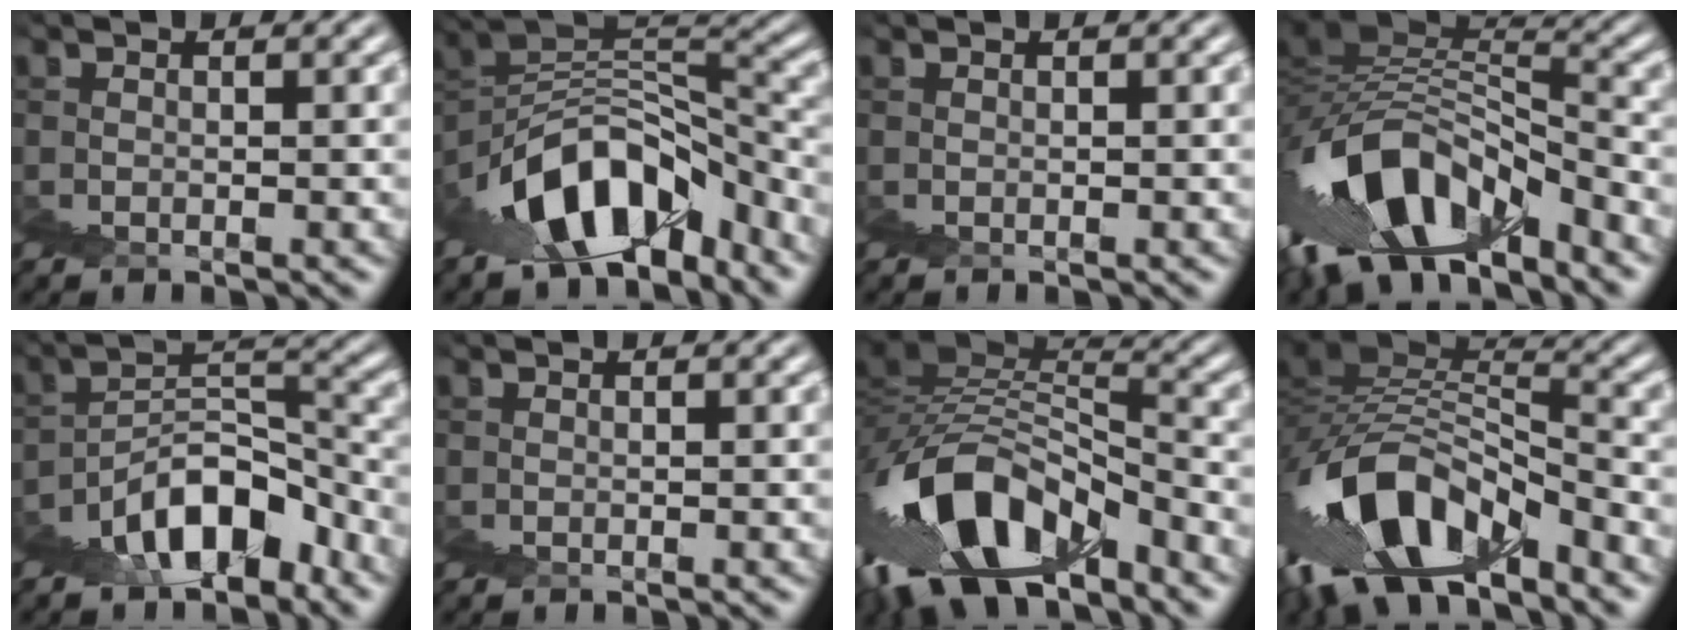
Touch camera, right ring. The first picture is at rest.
{"total": 10.6, "force": [-2.8, 5.8, 8.4], "torque": [-0.117, -0.004, -0.038]}
{"total": 0.0}
{"total": 9.2, "force": [-1.3, 4.4, 7.9], "torque": [-0.129, 0.009, -0.028]}
{"total": 8.1, "force": [-4.4, 4.4, 5.3], "torque": [-0.076, 0.001, -0.066]}
{"total": 0.0}
{"total": 9.7, "force": [-1.4, 4.8, 8.3], "torque": [-0.143, 0.003, -0.025]}
{"total": 8.8, "force": [-0.9, 4.3, 7.7], "torque": [-0.136, 0.005, -0.019]}